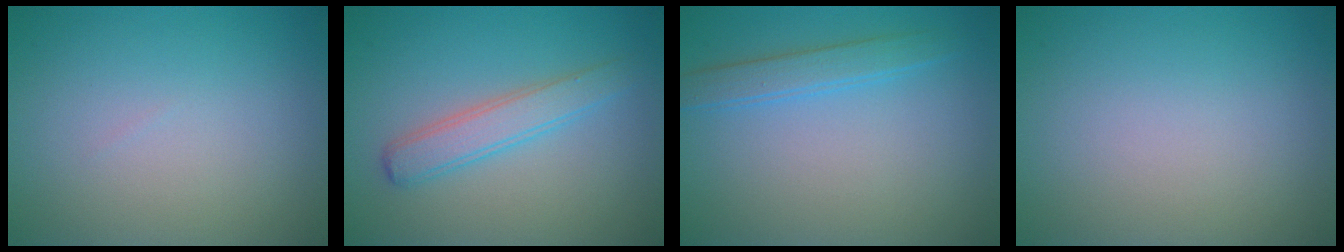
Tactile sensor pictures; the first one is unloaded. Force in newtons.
{"total": 2.9, "press": 2.9, "slide": 0.0}
{"total": 2.3, "press": 2.3, "slide": 0.1}
{"total": 0.0}